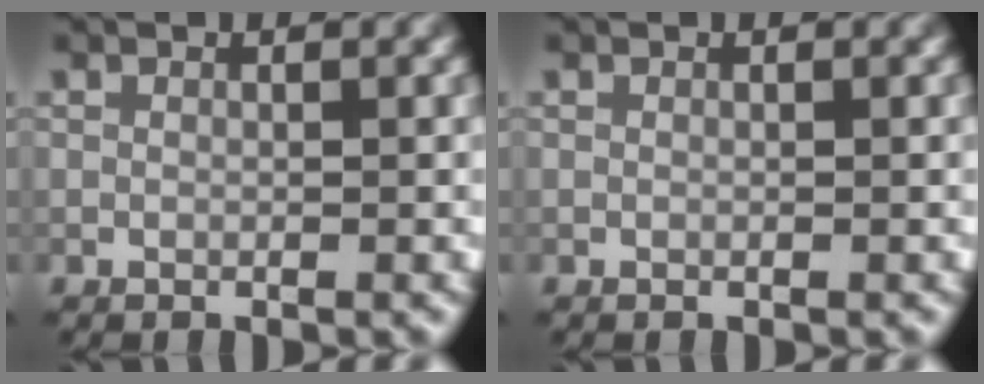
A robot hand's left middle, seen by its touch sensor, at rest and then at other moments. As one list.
[{"total": 0.0}]